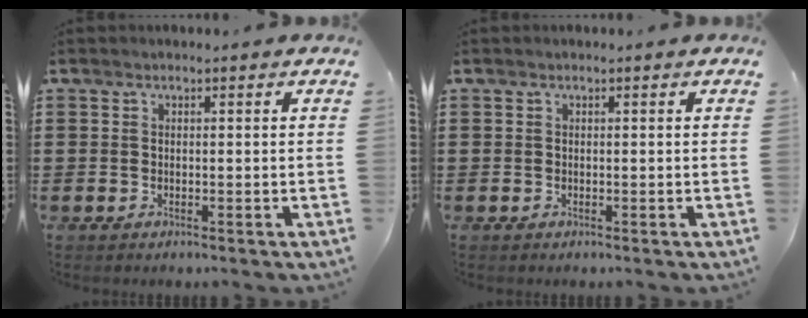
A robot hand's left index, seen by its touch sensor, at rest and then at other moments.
{"total": 0.0}